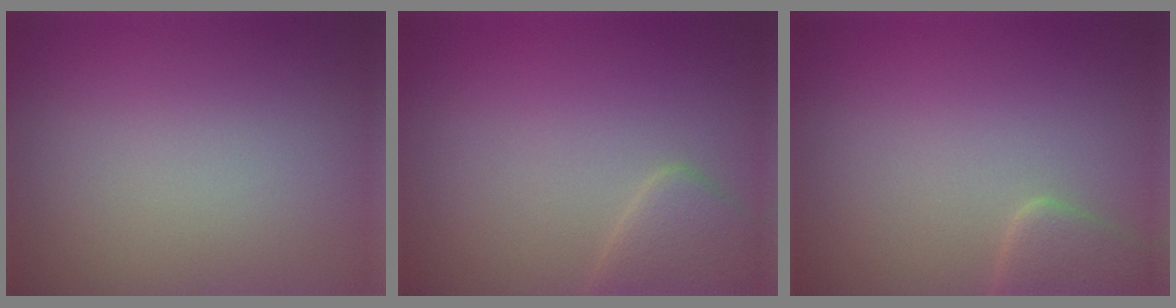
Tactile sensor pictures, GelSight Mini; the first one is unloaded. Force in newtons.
{"total": 2.6, "press": 2.6, "slide": 0.1}
{"total": 2.5, "press": 2.5, "slide": 0.2}